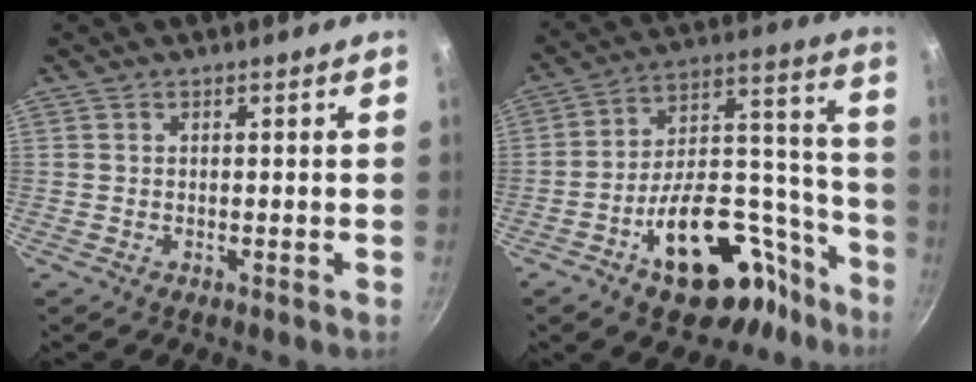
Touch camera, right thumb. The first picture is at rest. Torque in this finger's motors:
{"motor_torque": [2.90, 2.11, 1.40, -1.30, 0.38]}